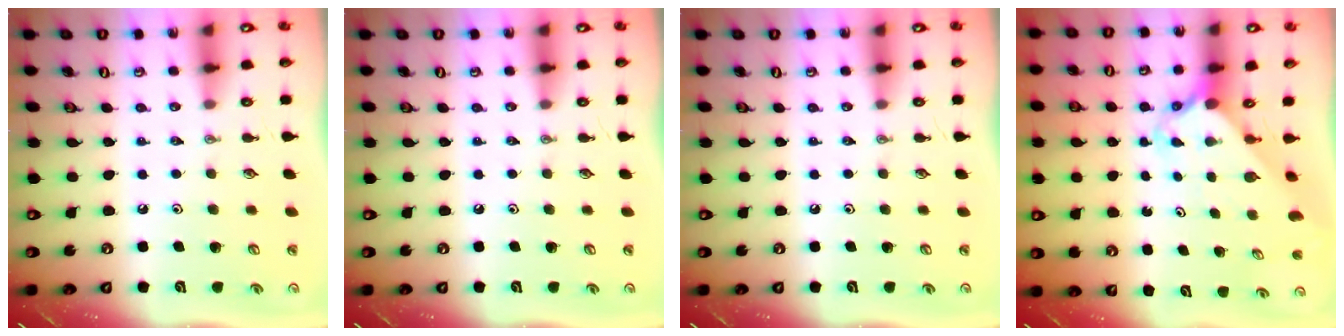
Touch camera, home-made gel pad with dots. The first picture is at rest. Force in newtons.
{"total": 0.0}
{"total": 0.0}
{"total": 2.3, "press": 2.3, "slide": 0.1}